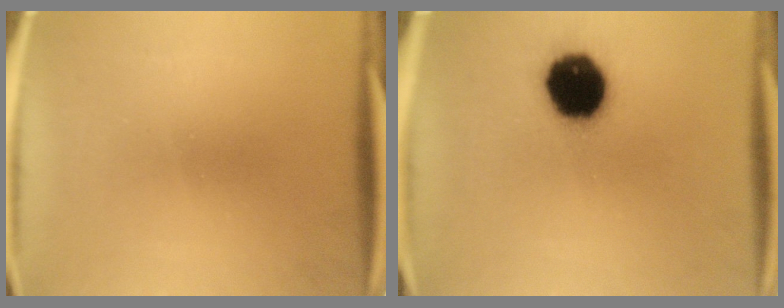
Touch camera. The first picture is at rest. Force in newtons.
{"total": 16.5}